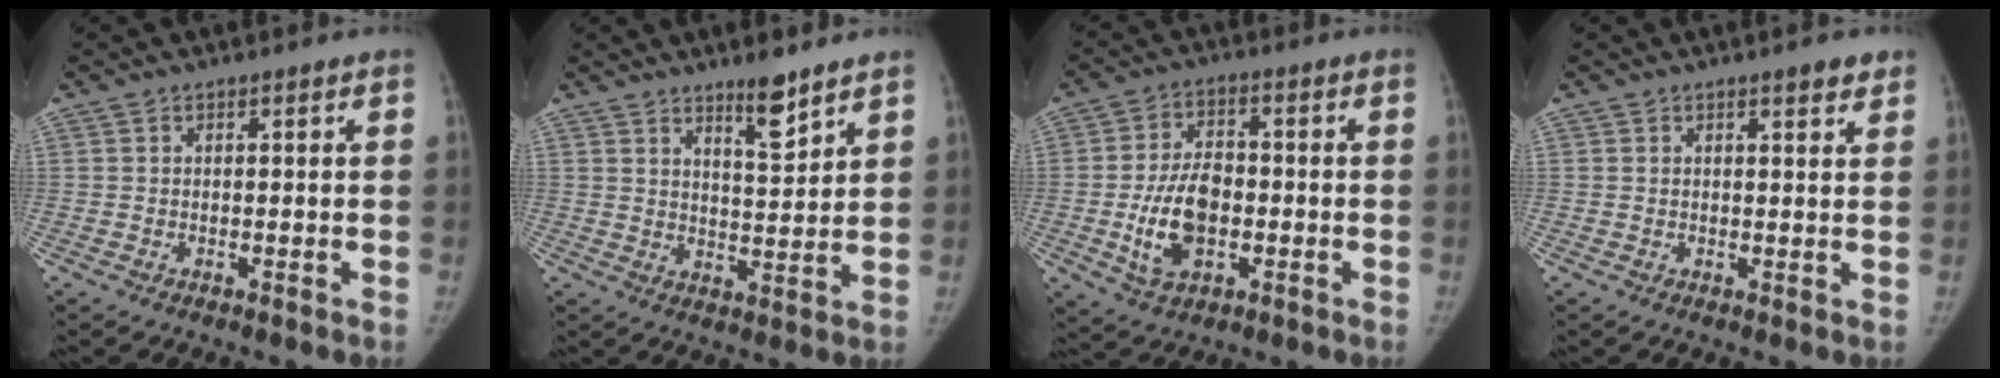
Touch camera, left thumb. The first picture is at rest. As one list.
[{"total": 6.6, "force": [5.0, 1.4, 4.1], "torque": [-0.051, -0.042, 0.079]}, {"total": 11.0, "force": [-2.3, 6.8, 8.4], "torque": [-0.138, 0.011, -0.037]}, {"total": 2.8, "force": [2.0, 0.7, 1.9], "torque": [-0.011, -0.010, 0.024]}]